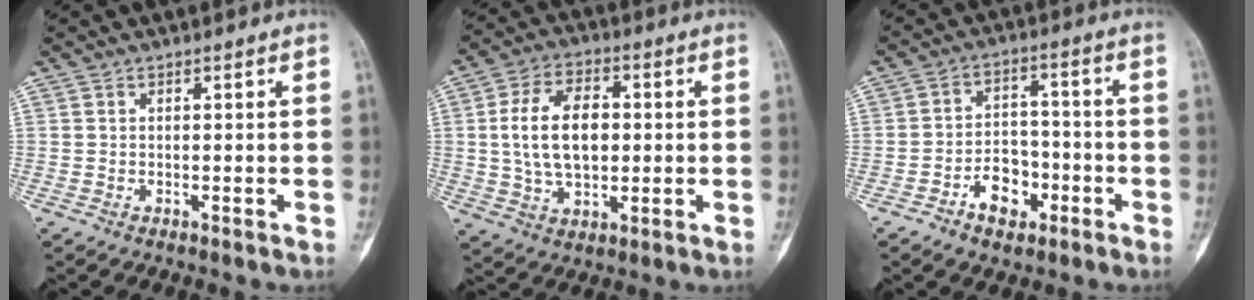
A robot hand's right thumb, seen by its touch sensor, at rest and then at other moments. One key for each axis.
{"total": 13.3, "fx": 0.9, "fy": 8.3, "fz": 10.4, "tx": -0.172, "ty": 0.009, "tz": 0.018}
{"total": 8.1, "fx": -3.9, "fy": 5.4, "fz": 4.6, "tx": -0.042, "ty": 0.038, "tz": -0.066}